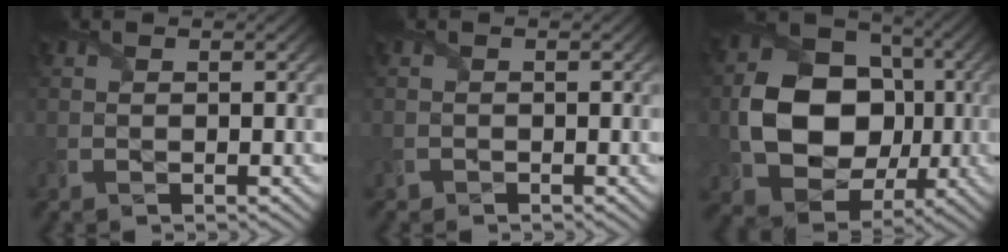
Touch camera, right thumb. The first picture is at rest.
{"total": 0.6, "force": [-0.5, 0.3, -0.1], "torque": [0.002, -0.001, -0.010]}
{"total": 13.3, "force": [-0.7, 10.7, 7.9], "torque": [-0.151, -0.009, -0.012]}